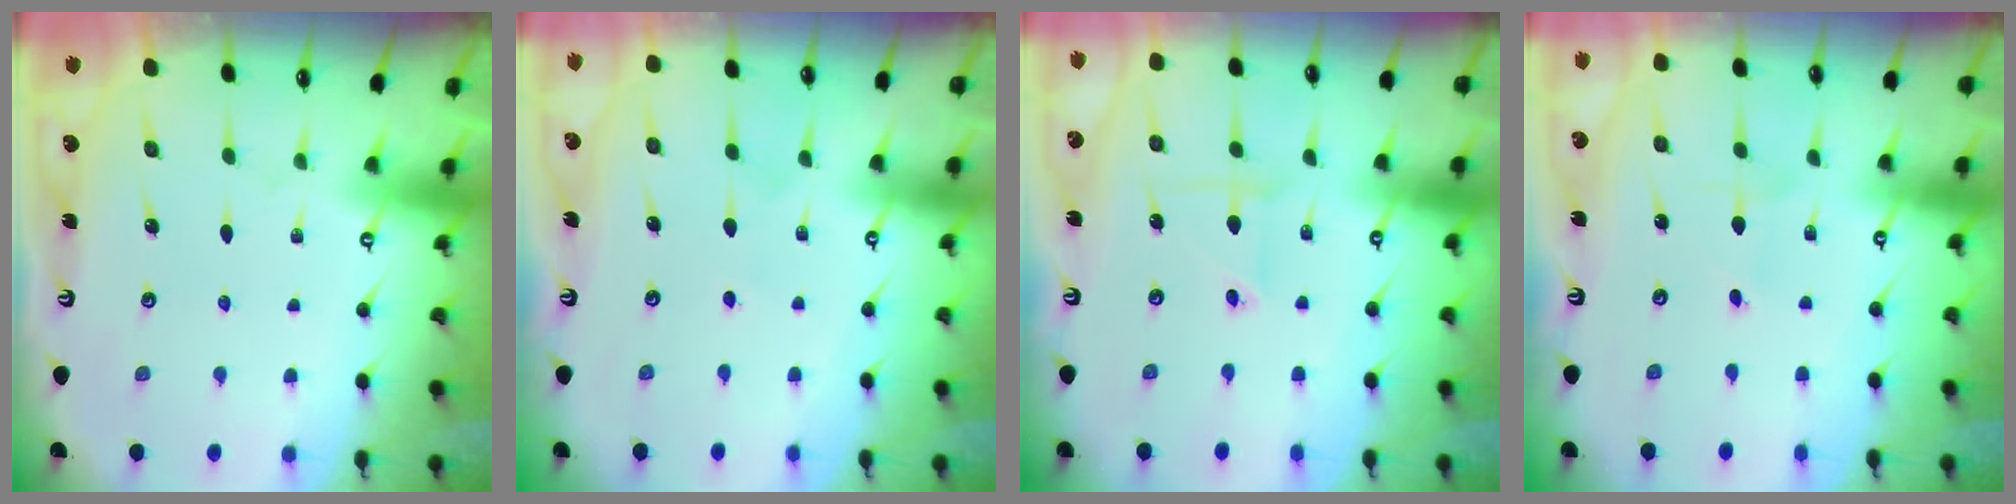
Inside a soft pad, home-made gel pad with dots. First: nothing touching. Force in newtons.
{"total": 3.5, "press": 3.3, "slide": 1.1}
{"total": 2.4, "press": 2.4, "slide": 0.2}
{"total": 1.1, "press": 1.1, "slide": 0.1}